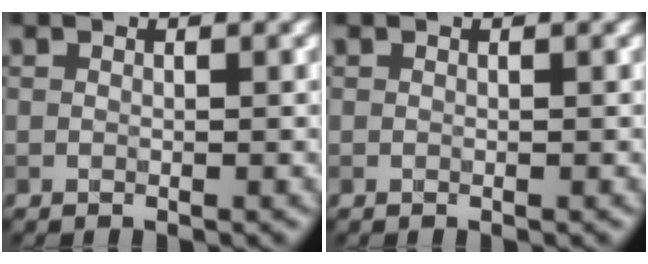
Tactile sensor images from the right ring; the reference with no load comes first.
{"total": 0.0}